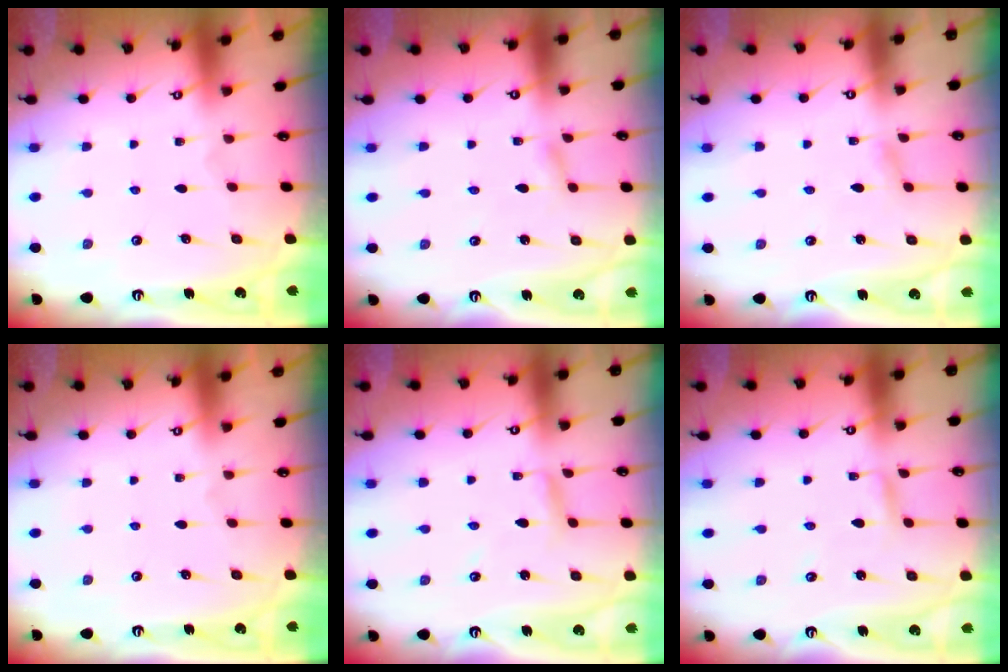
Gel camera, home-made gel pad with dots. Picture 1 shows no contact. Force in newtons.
{"total": 1.5, "press": 1.5, "slide": 0.1}
{"total": 2.6, "press": 2.6, "slide": 0.2}
{"total": 0.0}
{"total": 2.8, "press": 2.8, "slide": 0.2}
{"total": 2.6, "press": 2.6, "slide": 0.1}